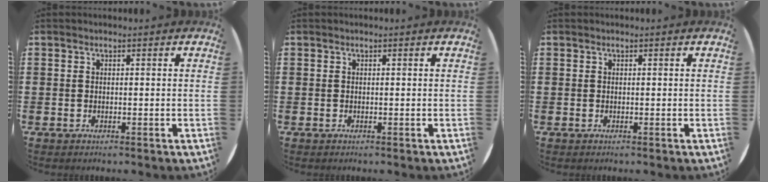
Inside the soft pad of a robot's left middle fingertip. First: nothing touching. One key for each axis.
{"total": 0.0}
{"total": 0.0}